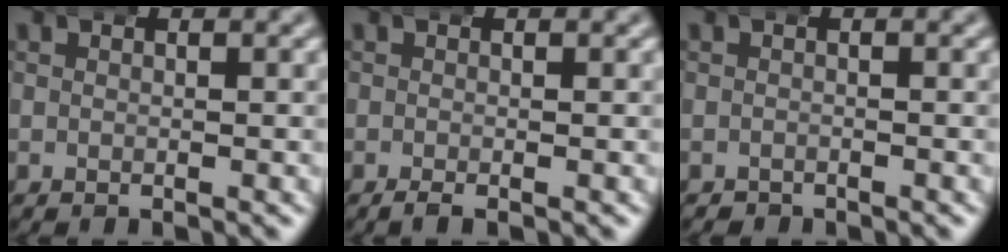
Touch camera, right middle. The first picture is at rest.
{"total": 0.9, "force": [-0.7, 0.1, 0.6], "torque": [-0.015, -0.003, -0.011]}
{"total": 0.9, "force": [-0.8, 0.2, -0.2], "torque": [-0.001, -0.009, -0.008]}